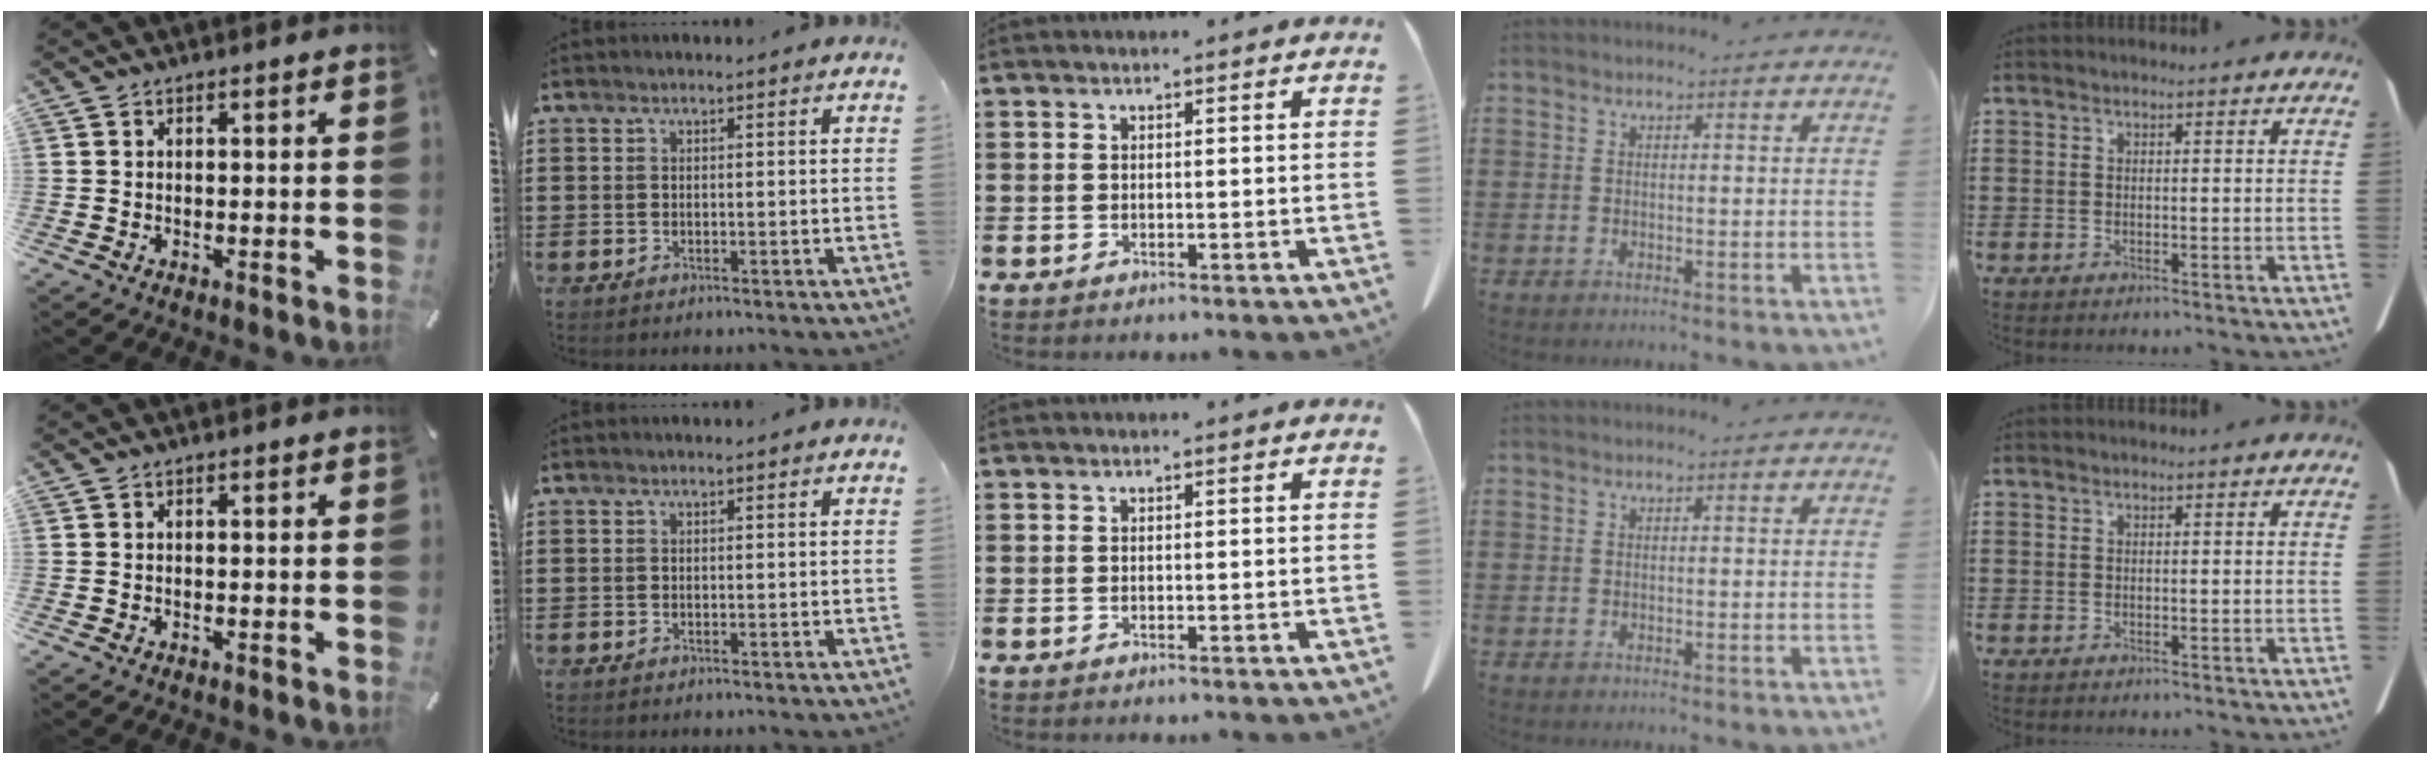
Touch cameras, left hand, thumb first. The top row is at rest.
{}